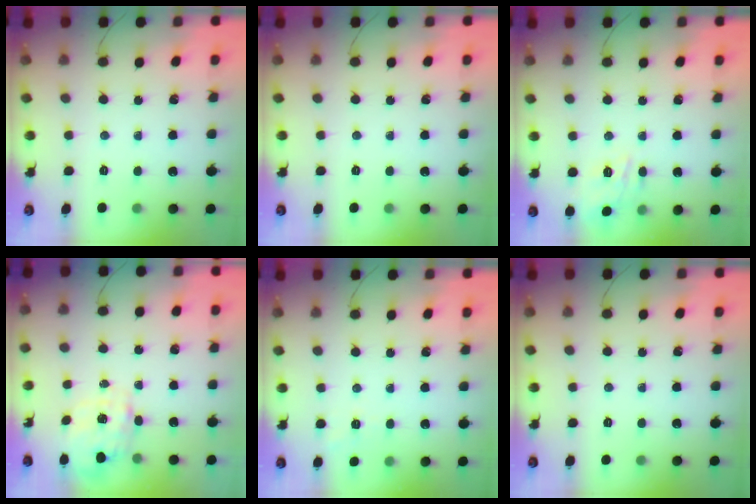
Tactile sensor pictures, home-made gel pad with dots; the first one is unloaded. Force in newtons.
{"total": 0.0}
{"total": 9.1, "press": 9.1, "slide": 1.1}
{"total": 3.7, "press": 3.7, "slide": 0.8}
{"total": 2.3, "press": 1.8, "slide": 1.4}
{"total": 0.0}